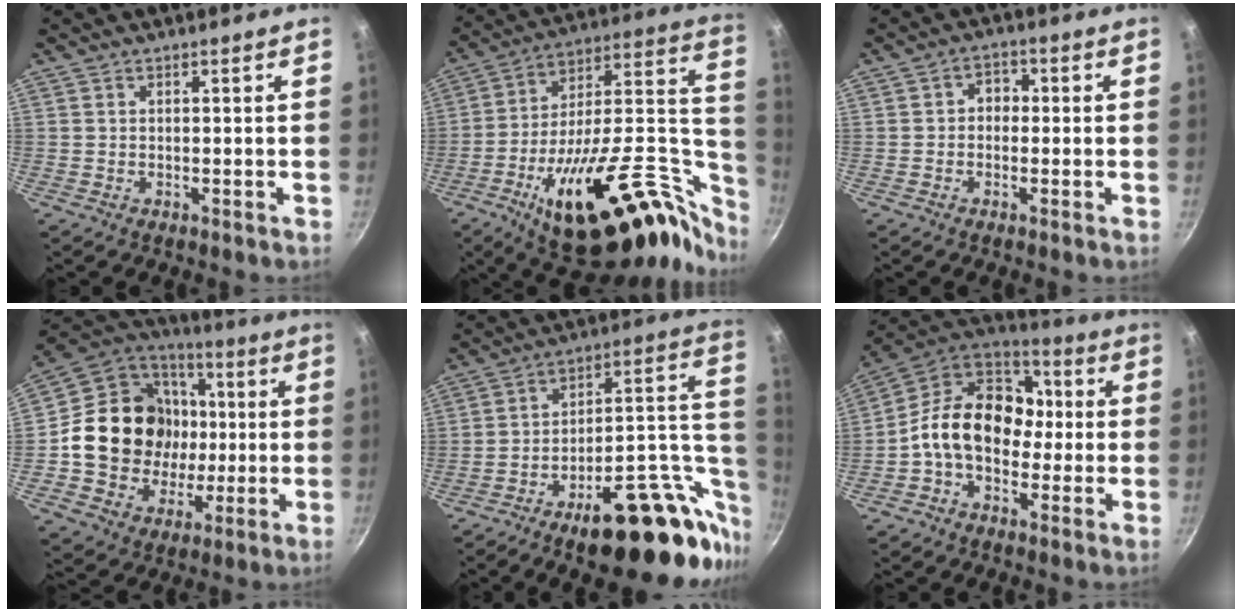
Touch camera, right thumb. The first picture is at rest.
{"total": 38.8, "force": [-13.1, 17.5, 32.1], "torque": [-0.434, 0.069, -0.193]}
{"total": 3.2, "force": [-0.3, 2.6, 1.8], "torque": [-0.007, 0.011, -0.013]}
{"total": 21.8, "force": [0.2, 19.1, 10.5], "torque": [-0.161, 0.027, 0.011]}
{"total": 26.7, "force": [-10.4, 12.3, 21.3], "torque": [-0.239, 0.062, -0.145]}
{"total": 17.4, "force": [-1.1, 13.0, 11.5], "torque": [-0.145, 0.048, -0.042]}